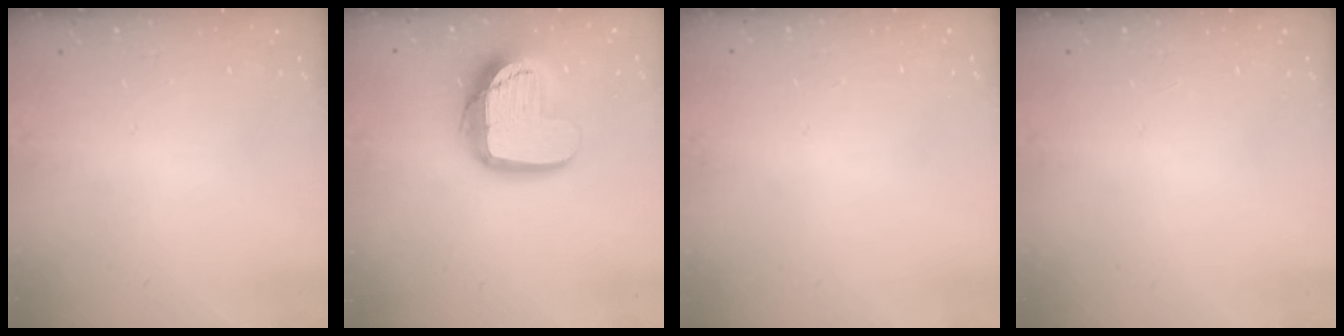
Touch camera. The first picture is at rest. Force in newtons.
{"total": 16.0, "press": 16.0, "slide": 1.4}
{"total": 0.0}
{"total": 0.0}